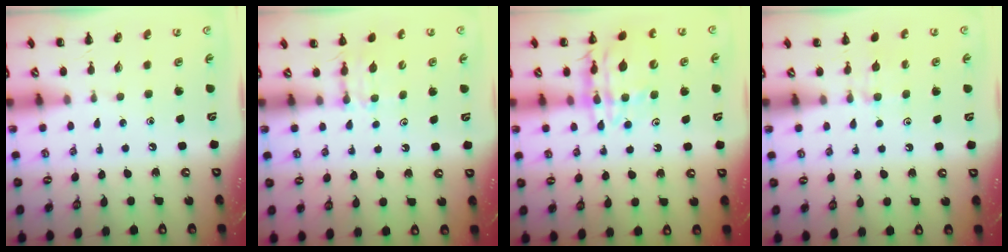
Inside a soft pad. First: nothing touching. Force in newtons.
{"total": 6.1, "press": 5.9, "slide": 1.6}
{"total": 14.6, "press": 14.3, "slide": 3.1}
{"total": 6.3, "press": 6.0, "slide": 1.9}